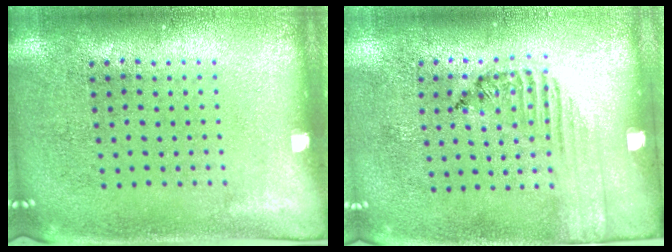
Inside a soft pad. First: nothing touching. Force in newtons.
{"total": 1.5, "press": 1.1, "slide": 1.0}